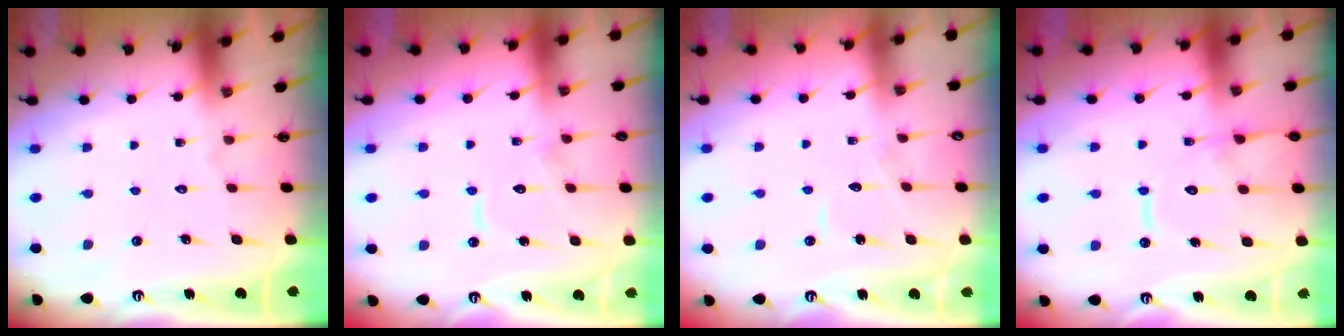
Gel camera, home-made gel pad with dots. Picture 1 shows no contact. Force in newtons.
{"total": 7.7, "press": 7.7, "slide": 0.7}
{"total": 5.4, "press": 5.4, "slide": 0.4}
{"total": 12.5, "press": 12.5, "slide": 1.2}